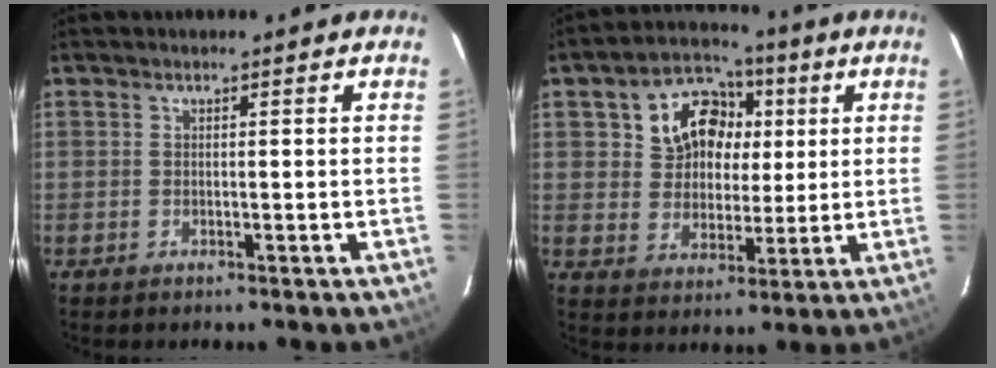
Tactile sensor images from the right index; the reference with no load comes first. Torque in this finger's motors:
{"motor_torque": [0.33, 0.04, 0.33, 0.08]}